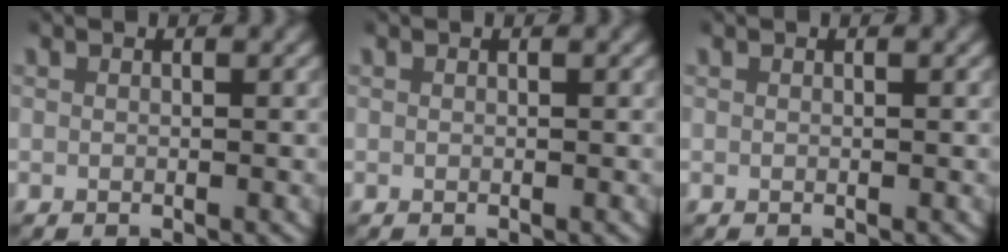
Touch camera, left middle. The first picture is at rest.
{"total": 0.0}
{"total": 0.0}